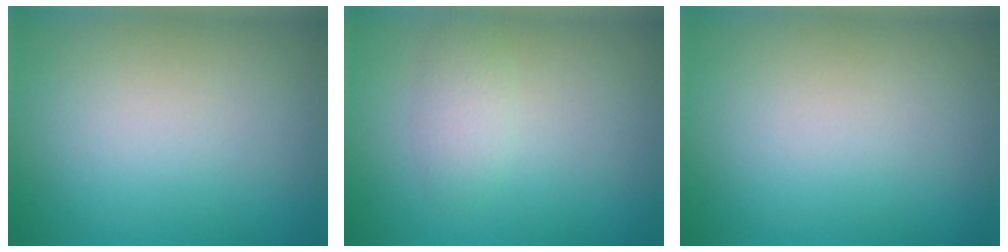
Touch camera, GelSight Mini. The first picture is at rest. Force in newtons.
{"total": 1.7, "press": 1.7, "slide": 0.0}
{"total": 0.0}